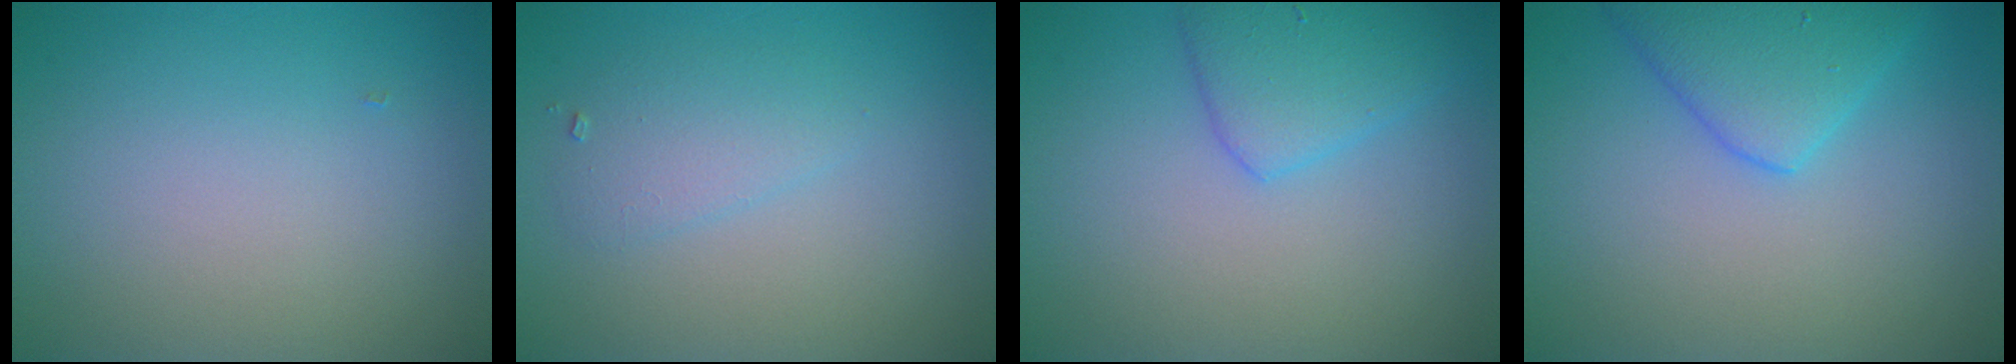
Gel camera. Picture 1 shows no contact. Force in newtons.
{"total": 2.0, "press": 2.0, "slide": 0.1}
{"total": 3.3, "press": 3.3, "slide": 0.2}
{"total": 4.2, "press": 4.2, "slide": 0.3}